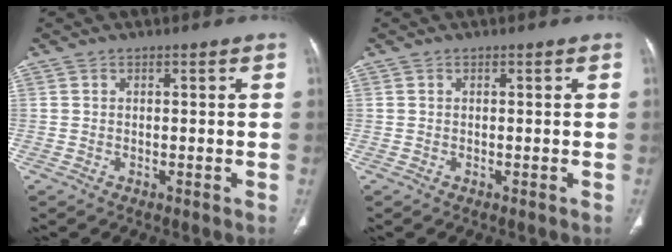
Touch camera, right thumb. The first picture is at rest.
{"total": 0.0}